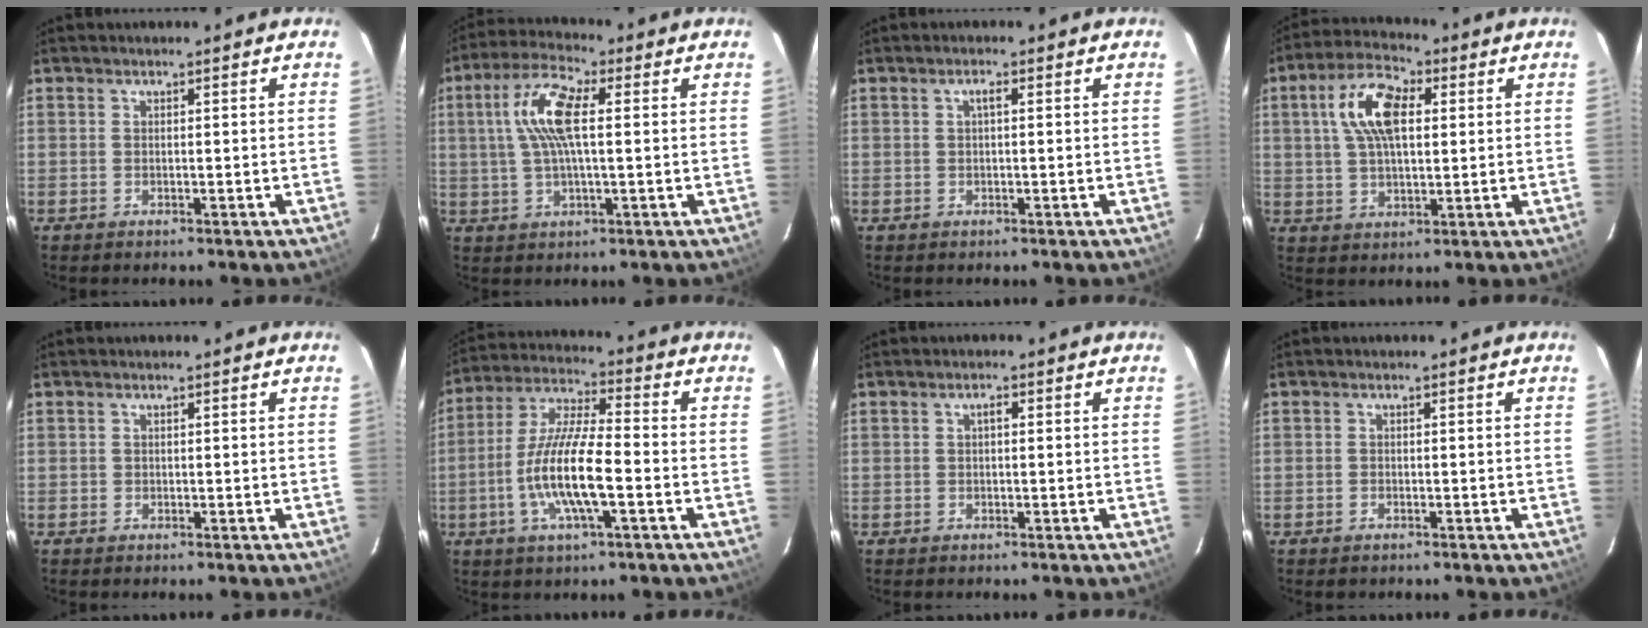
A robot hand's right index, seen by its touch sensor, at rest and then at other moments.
{"total": 10.3, "force": [1.9, 3.3, 9.5], "torque": [-0.193, 0.020, 0.034]}
{"total": 1.1, "force": [0.2, 0.2, 1.1], "torque": [-0.019, 0.007, 0.001]}
{"total": 11.3, "force": [2.9, 5.5, 9.4], "torque": [-0.181, 0.026, 0.052]}
{"total": 0.0}
{"total": 13.4, "force": [-3.8, 2.6, 12.5], "torque": [-0.256, -0.003, -0.076]}
{"total": 1.0, "force": [0.1, 0.4, 0.9], "torque": [-0.015, 0.007, 0.000]}
{"total": 0.8, "force": [-0.6, 0.5, 0.1], "torque": [-0.004, 0.002, -0.010]}